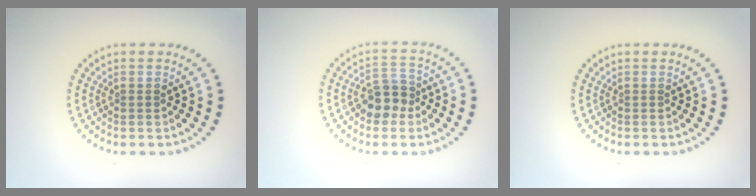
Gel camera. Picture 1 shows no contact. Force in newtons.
{"total": 3.5, "press": 3.3, "slide": 1.0}
{"total": 0.0}